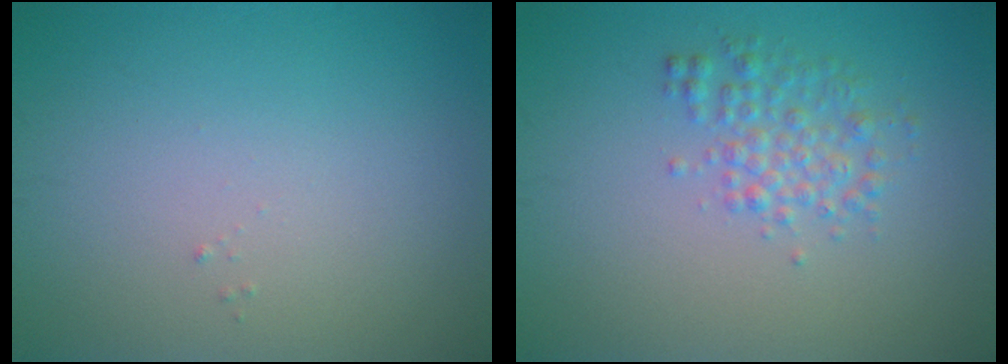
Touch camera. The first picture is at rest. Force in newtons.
{"total": 2.5, "press": 2.5, "slide": 0.0}